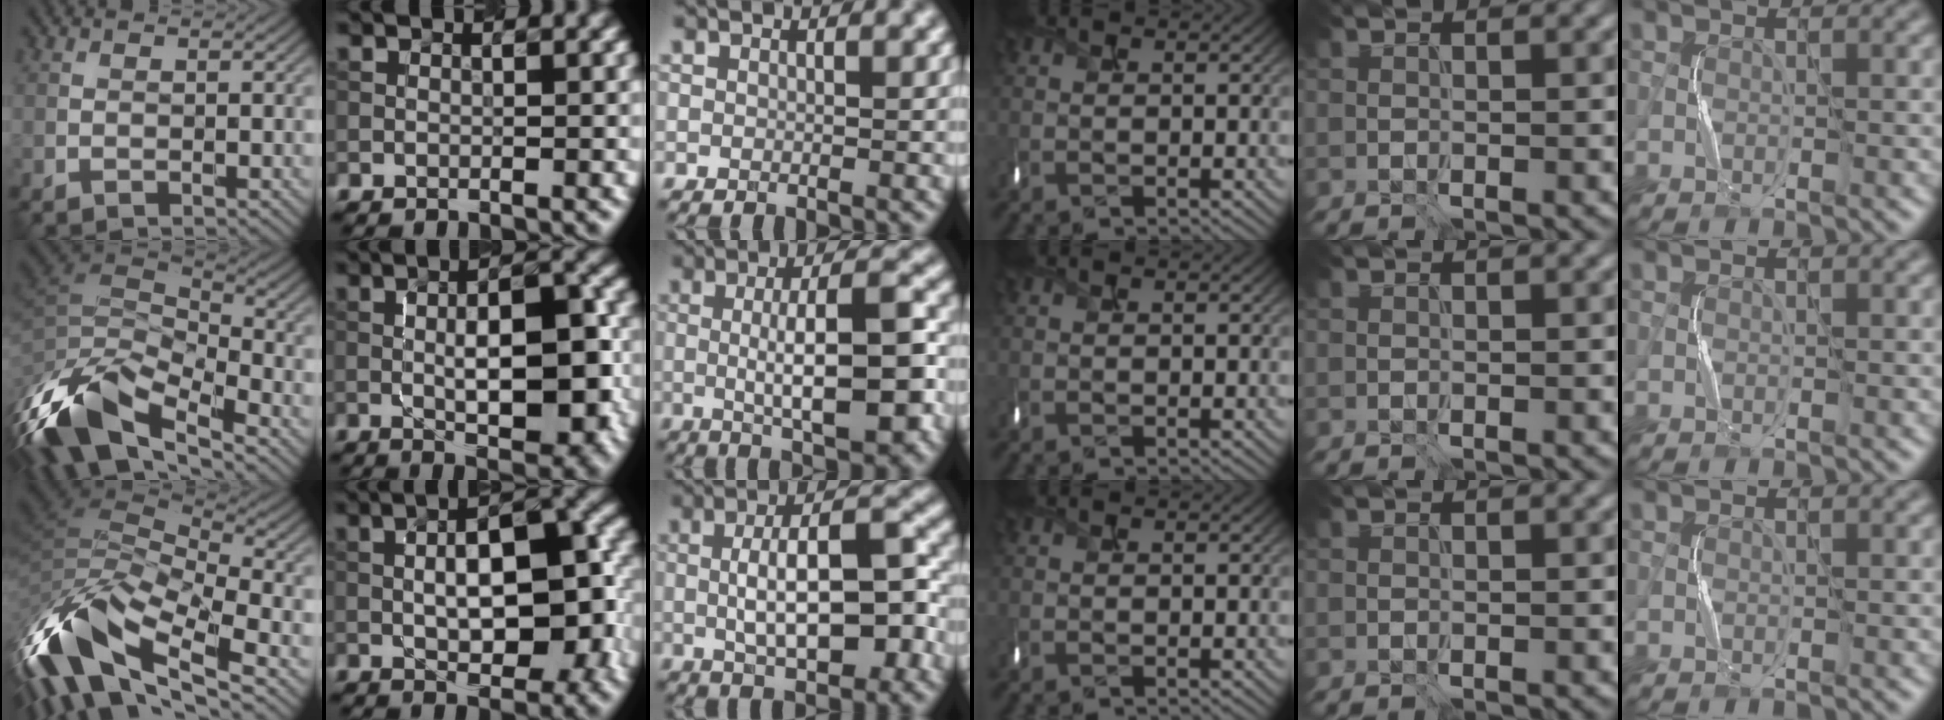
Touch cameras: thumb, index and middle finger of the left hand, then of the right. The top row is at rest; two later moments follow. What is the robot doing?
{"motion": "shake", "object": "box of matches"}